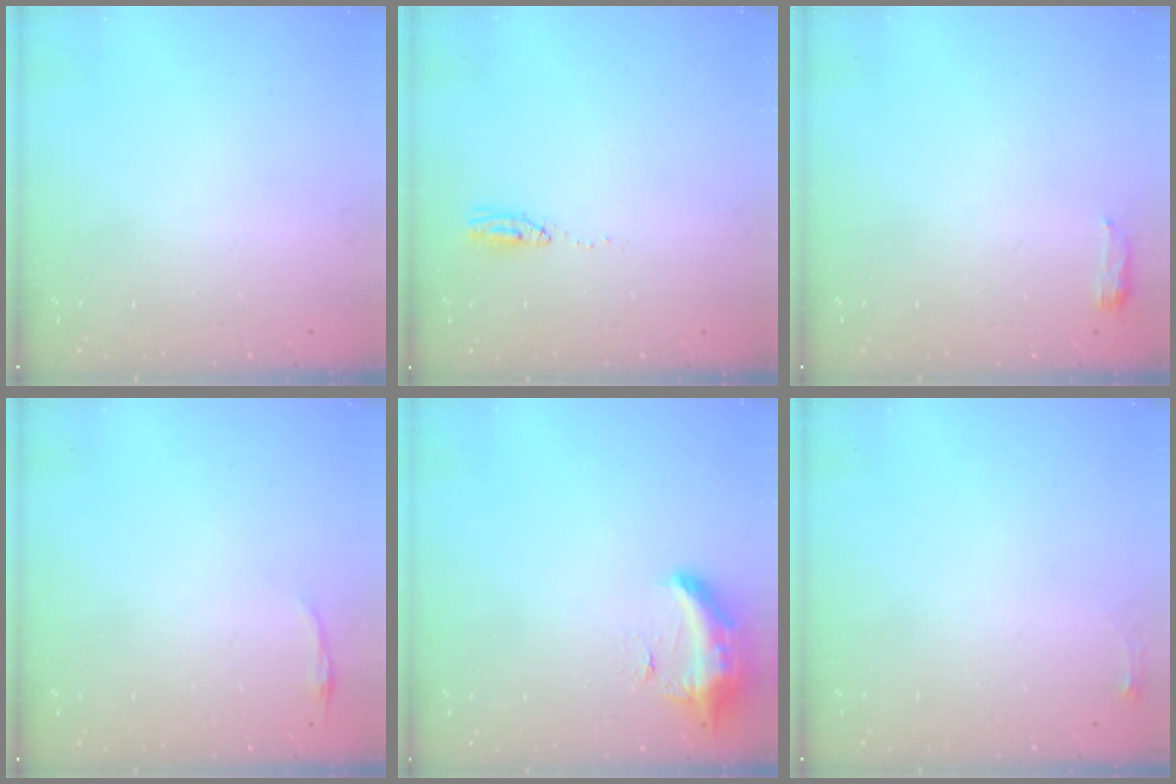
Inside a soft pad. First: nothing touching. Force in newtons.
{"total": 3.7, "press": 3.4, "slide": 1.4}
{"total": 3.7, "press": 3.5, "slide": 1.3}
{"total": 2.8, "press": 2.8, "slide": 0.6}
{"total": 15.9, "press": 11.4, "slide": 11.1}
{"total": 3.6, "press": 3.6, "slide": 0.5}